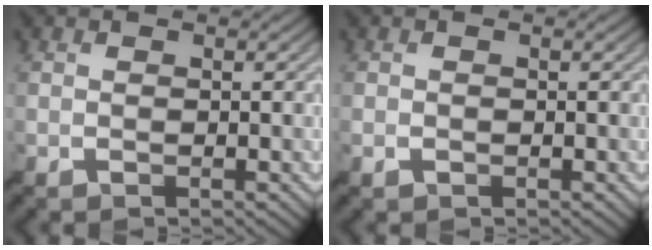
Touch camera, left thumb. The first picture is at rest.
{"total": 0.8, "force": [-0.4, 0.4, 0.5], "torque": [-0.014, -0.003, -0.006]}